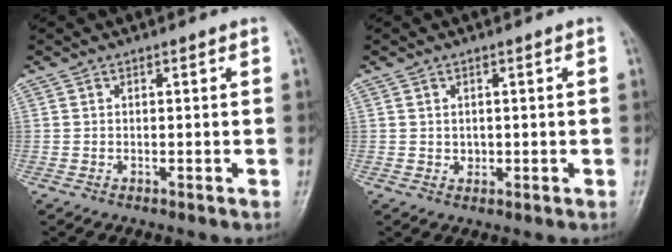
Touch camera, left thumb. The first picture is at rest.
{"total": 1.2, "force": [0.3, 1.1, 0.6], "torque": [-0.004, -0.002, 0.008]}